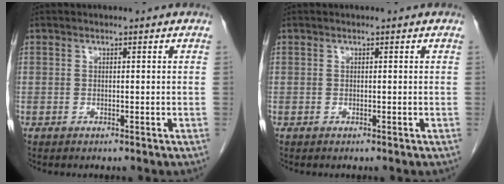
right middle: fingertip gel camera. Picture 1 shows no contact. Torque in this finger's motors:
{"motor_torque": [0.15, -0.11, 0.01, 0.01]}